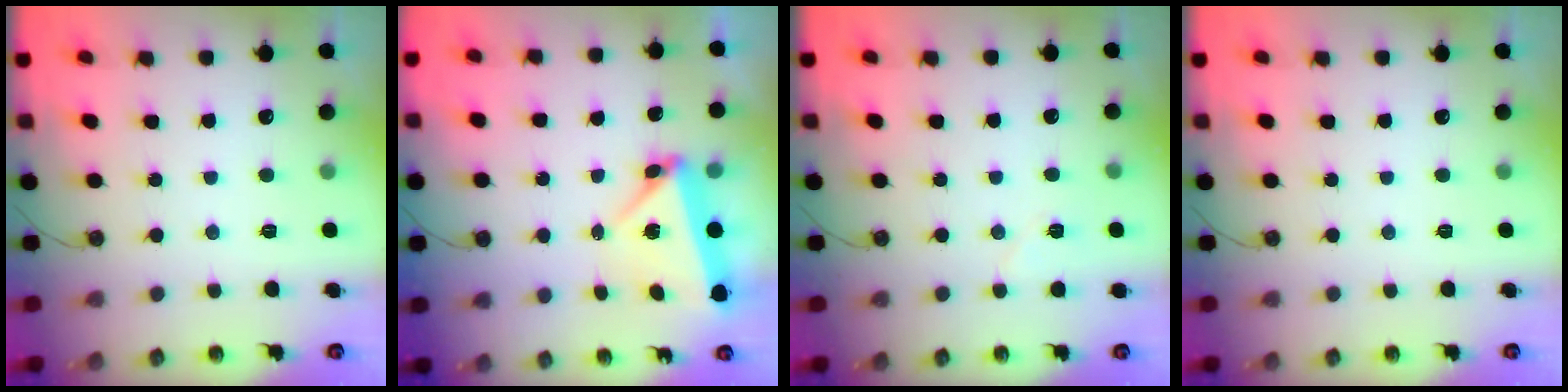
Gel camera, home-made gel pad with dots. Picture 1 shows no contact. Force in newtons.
{"total": 5.6, "press": 5.5, "slide": 0.8}
{"total": 4.6, "press": 4.3, "slide": 1.6}
{"total": 0.0}